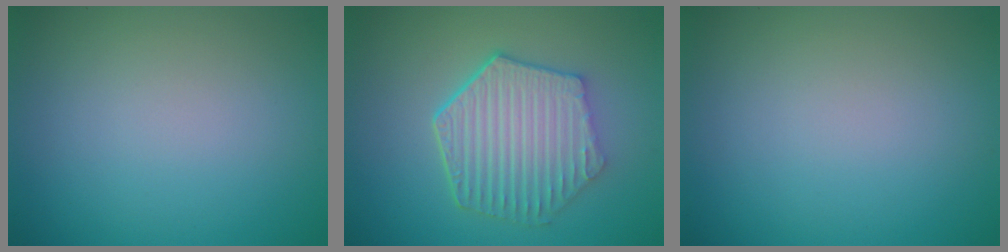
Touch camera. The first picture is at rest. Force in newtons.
{"total": 6.5, "press": 4.9, "slide": 4.3}
{"total": 0.0}